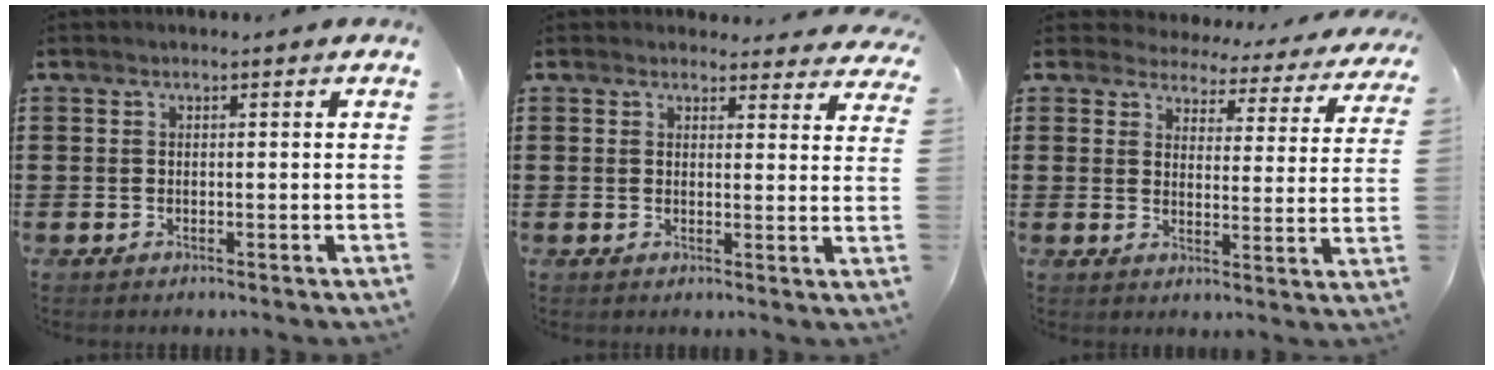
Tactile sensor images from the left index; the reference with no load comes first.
{"total": 2.8, "force": [2.7, 0.7, 0.3], "torque": [-0.007, -0.013, 0.048]}
{"total": 3.6, "force": [3.5, 0.8, 0.3], "torque": [-0.022, -0.028, 0.056]}